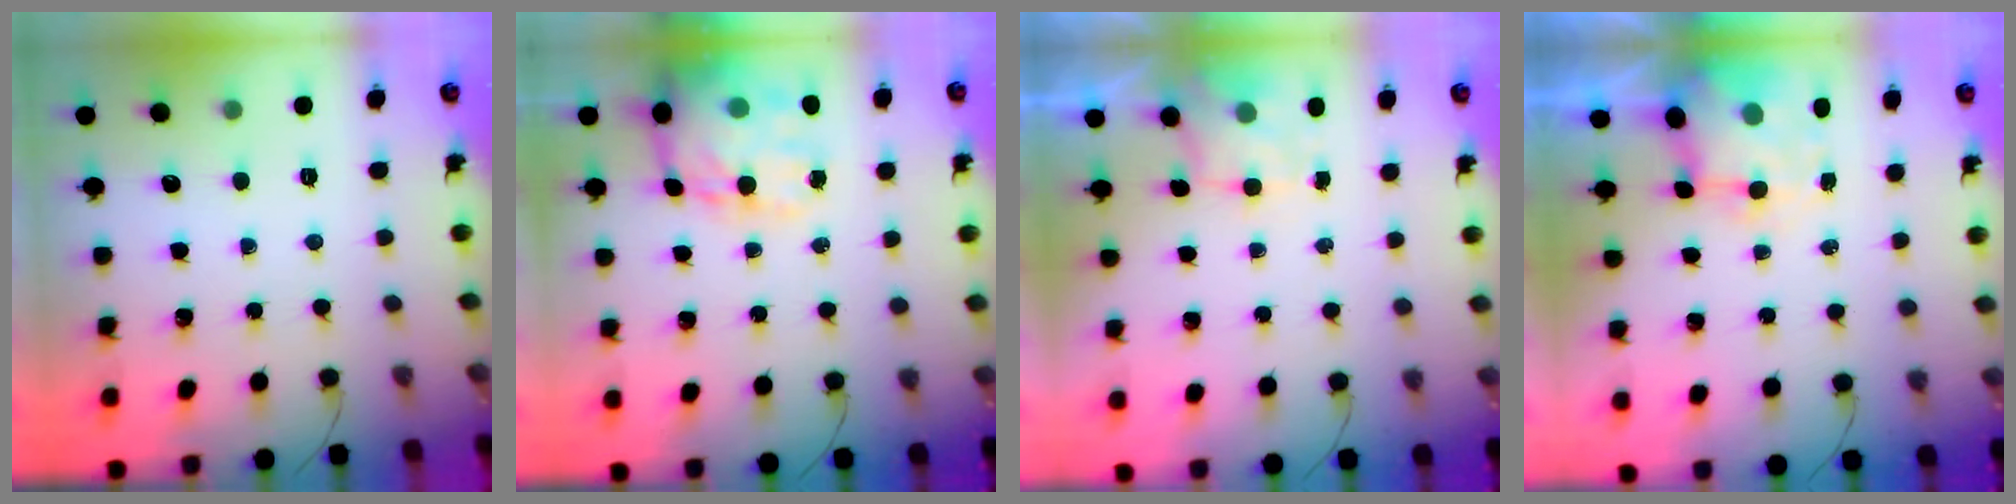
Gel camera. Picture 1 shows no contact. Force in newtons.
{"total": 17.3, "press": 16.9, "slide": 3.7}
{"total": 1.8, "press": 1.5, "slide": 1.0}
{"total": 7.0, "press": 6.9, "slide": 1.0}